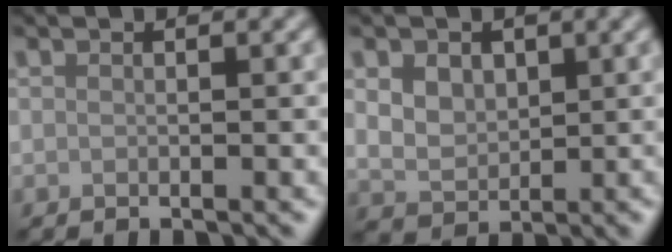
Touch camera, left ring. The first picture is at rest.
{"total": 3.6, "force": [1.3, 2.6, 2.0], "torque": [-0.044, 0.005, 0.022]}